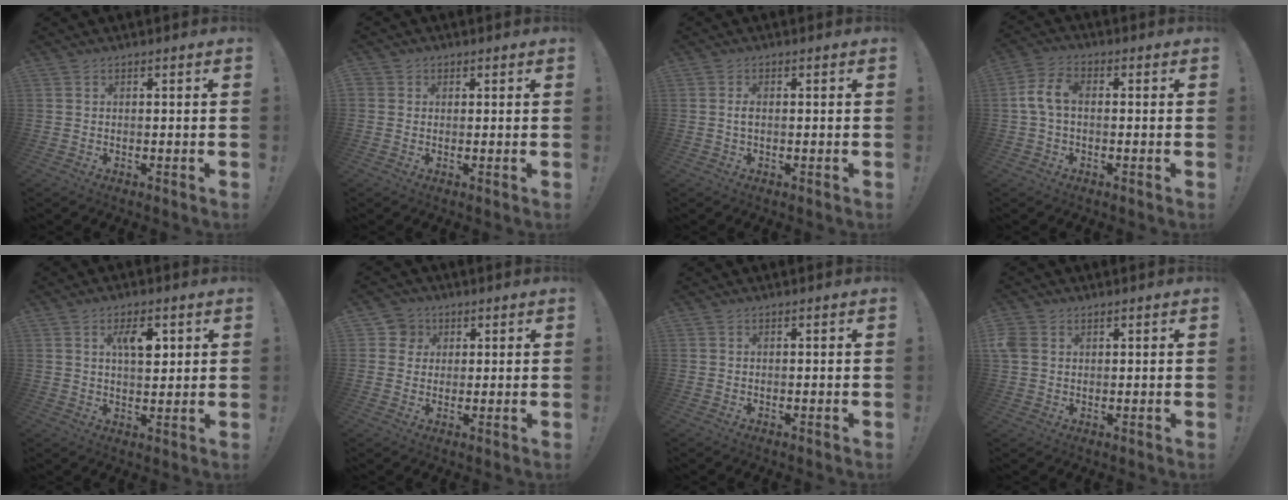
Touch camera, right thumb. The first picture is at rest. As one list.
[{"total": 1.7, "force": [0.3, 1.6, 0.5], "torque": [-0.017, 0.005, 0.007]}, {"total": 1.6, "force": [-0.1, 0.5, 1.6], "torque": [-0.030, 0.004, -0.003]}, {"total": 7.1, "force": [-0.1, 4.2, 5.6], "torque": [-0.121, 0.011, 0.001]}, {"total": 7.5, "force": [2.8, 3.4, 6.1], "torque": [-0.089, -0.008, 0.043]}, {"total": 5.3, "force": [1.9, 4.8, 0.8], "torque": [-0.015, -0.007, 0.037]}, {"total": 0.0}, {"total": 4.5, "force": [1.8, 3.4, 2.3], "torque": [-0.049, -0.001, 0.037]}]